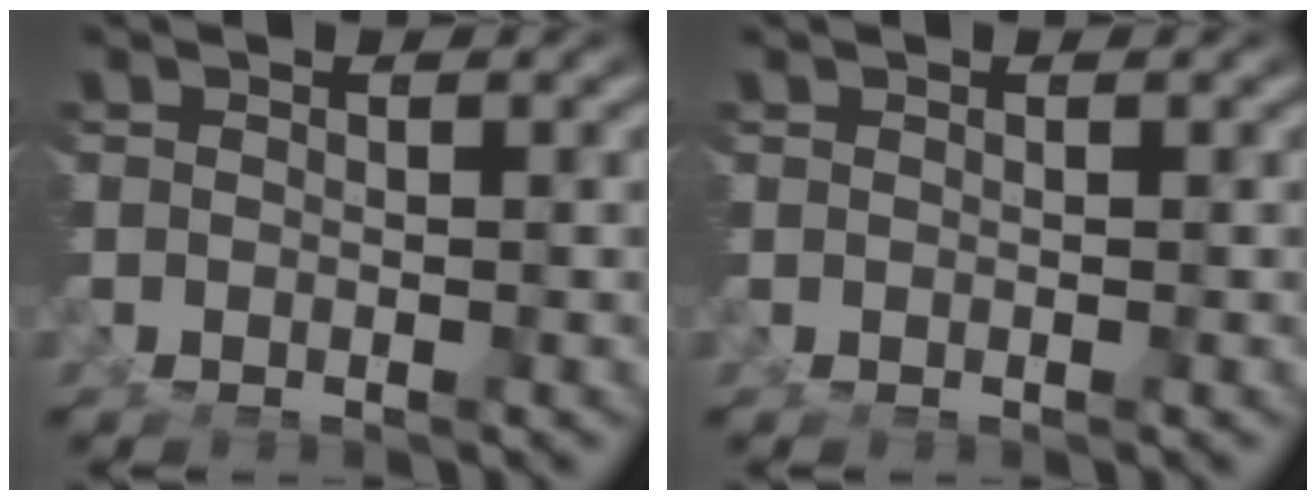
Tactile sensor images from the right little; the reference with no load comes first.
{"total": 0.0}